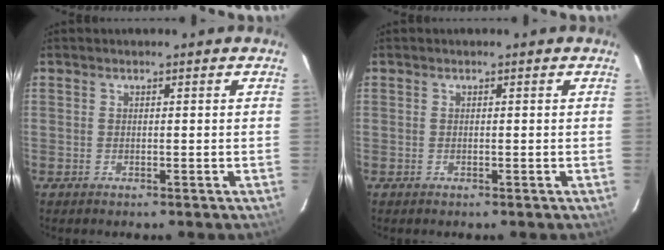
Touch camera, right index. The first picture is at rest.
{"total": 0.0}